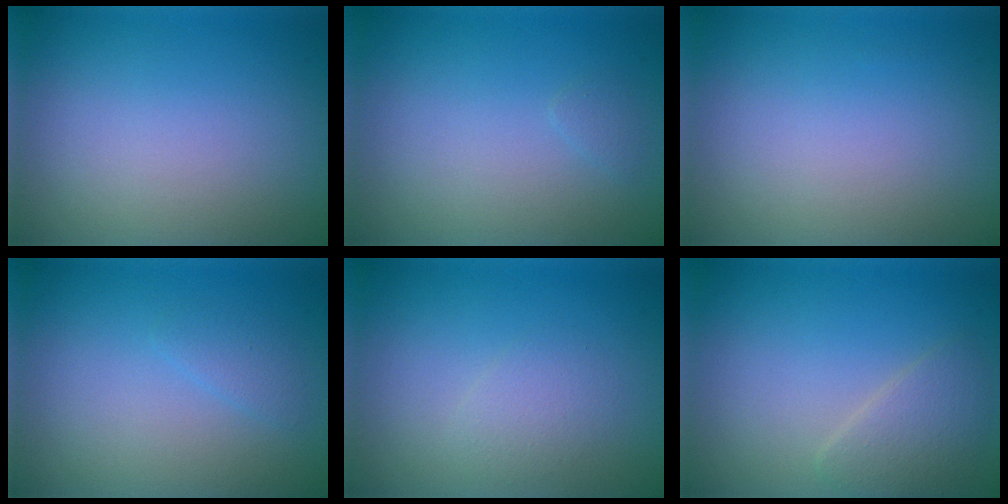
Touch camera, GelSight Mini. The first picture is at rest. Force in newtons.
{"total": 0.6, "press": 0.5, "slide": 0.1}
{"total": 0.0}
{"total": 1.1, "press": 1.1, "slide": 0.1}
{"total": 1.6, "press": 1.6, "slide": 0.0}
{"total": 2.4, "press": 2.4, "slide": 0.1}